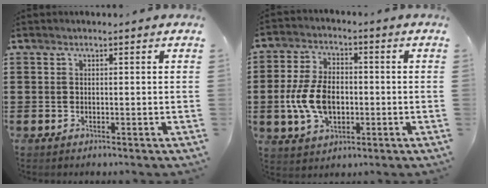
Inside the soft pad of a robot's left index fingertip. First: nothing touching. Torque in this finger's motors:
{"motor_torque": [1.95, 0.19, 0.90, 0.21]}